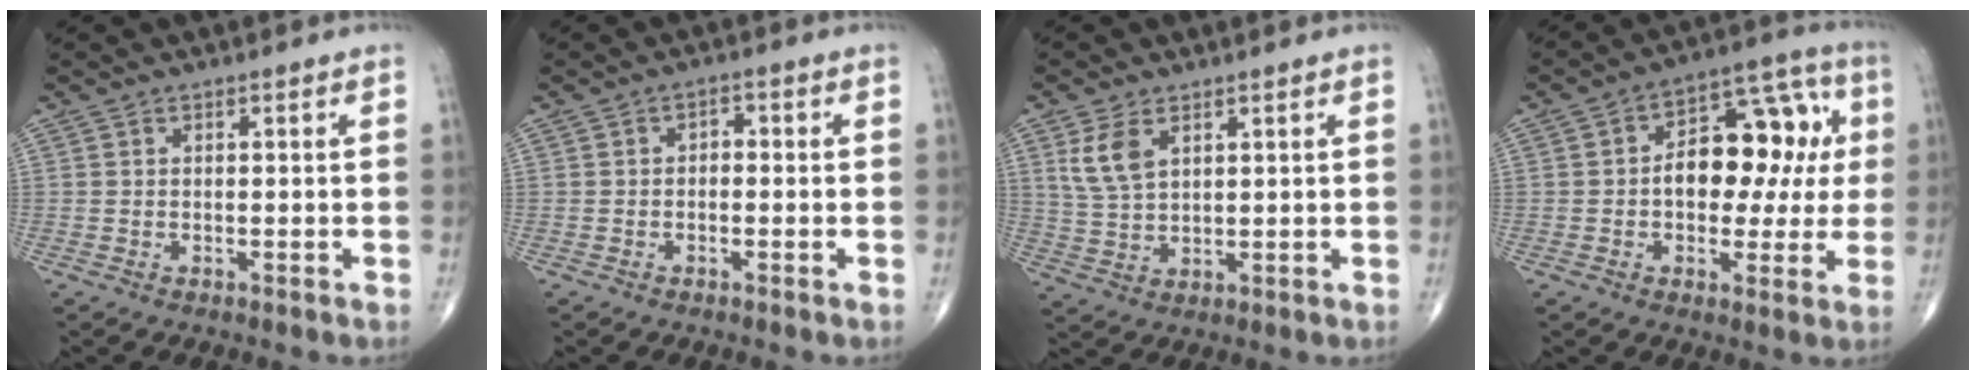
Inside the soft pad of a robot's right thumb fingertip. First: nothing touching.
{"total": 1.8, "force": [-0.3, 1.3, 1.3], "torque": [-0.008, 0.009, -0.012]}
{"total": 6.3, "force": [2.8, 3.5, 4.4], "torque": [-0.085, -0.007, 0.066]}
{"total": 16.0, "force": [1.2, 9.8, 12.6], "torque": [-0.128, 0.041, 0.014]}